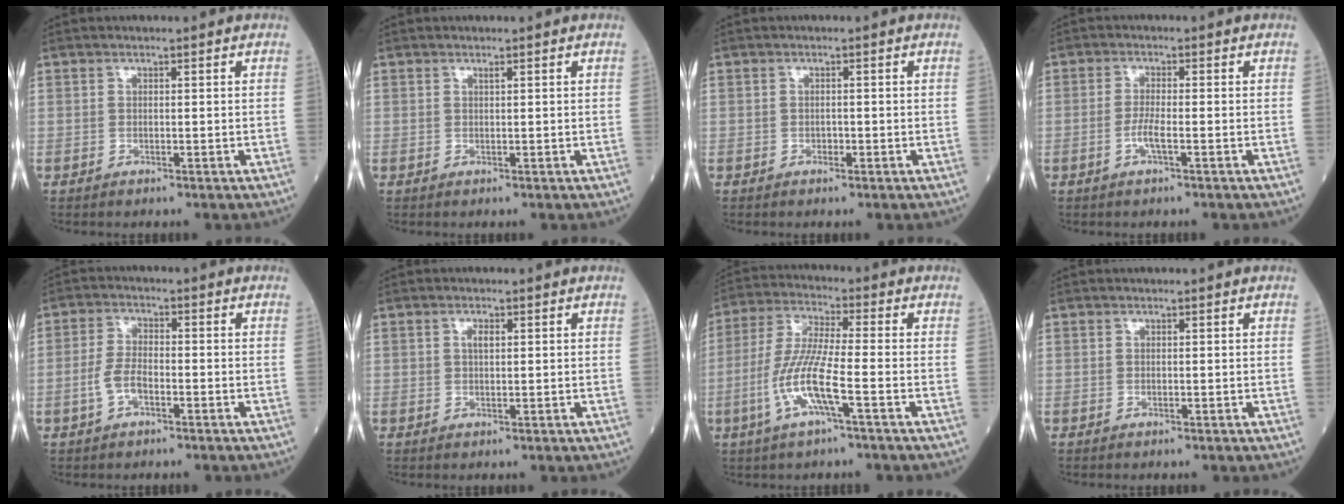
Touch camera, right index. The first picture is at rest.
{"total": 0.0}
{"total": 0.6, "force": [-0.3, 0.4, 0.3], "torque": [-0.003, 0.003, -0.005]}
{"total": 2.5, "force": [-1.0, 0.0, 2.3], "torque": [-0.047, -0.001, -0.023]}
{"total": 4.2, "force": [-1.7, 1.8, 3.4], "torque": [-0.076, 0.007, -0.035]}
{"total": 1.4, "force": [0.4, 0.5, 1.2], "torque": [-0.024, 0.001, 0.007]}
{"total": 9.5, "force": [-3.4, 0.3, 8.8], "torque": [-0.187, -0.003, -0.070]}
{"total": 0.0}